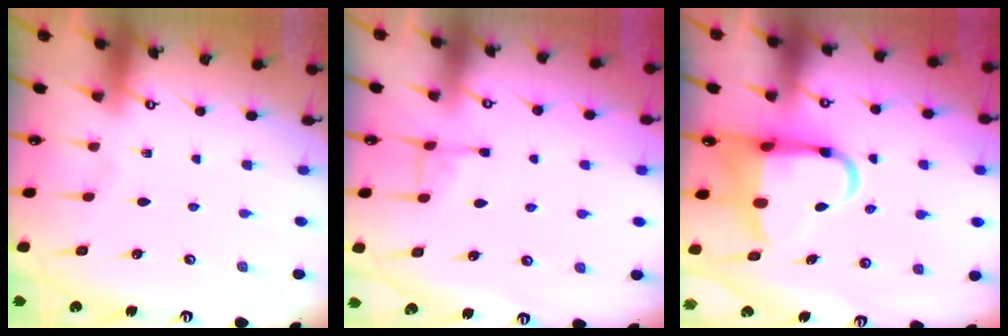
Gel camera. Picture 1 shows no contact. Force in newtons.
{"total": 4.5, "press": 4.5, "slide": 0.7}
{"total": 8.8, "press": 8.3, "slide": 2.9}